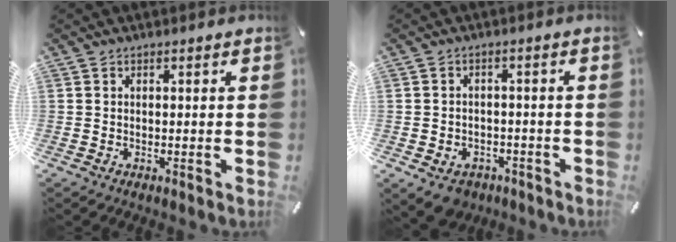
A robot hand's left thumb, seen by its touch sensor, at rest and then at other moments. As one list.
[{"total": 5.1, "force": [-3.2, 3.6, 1.8], "torque": [-0.039, 0.017, -0.061]}]